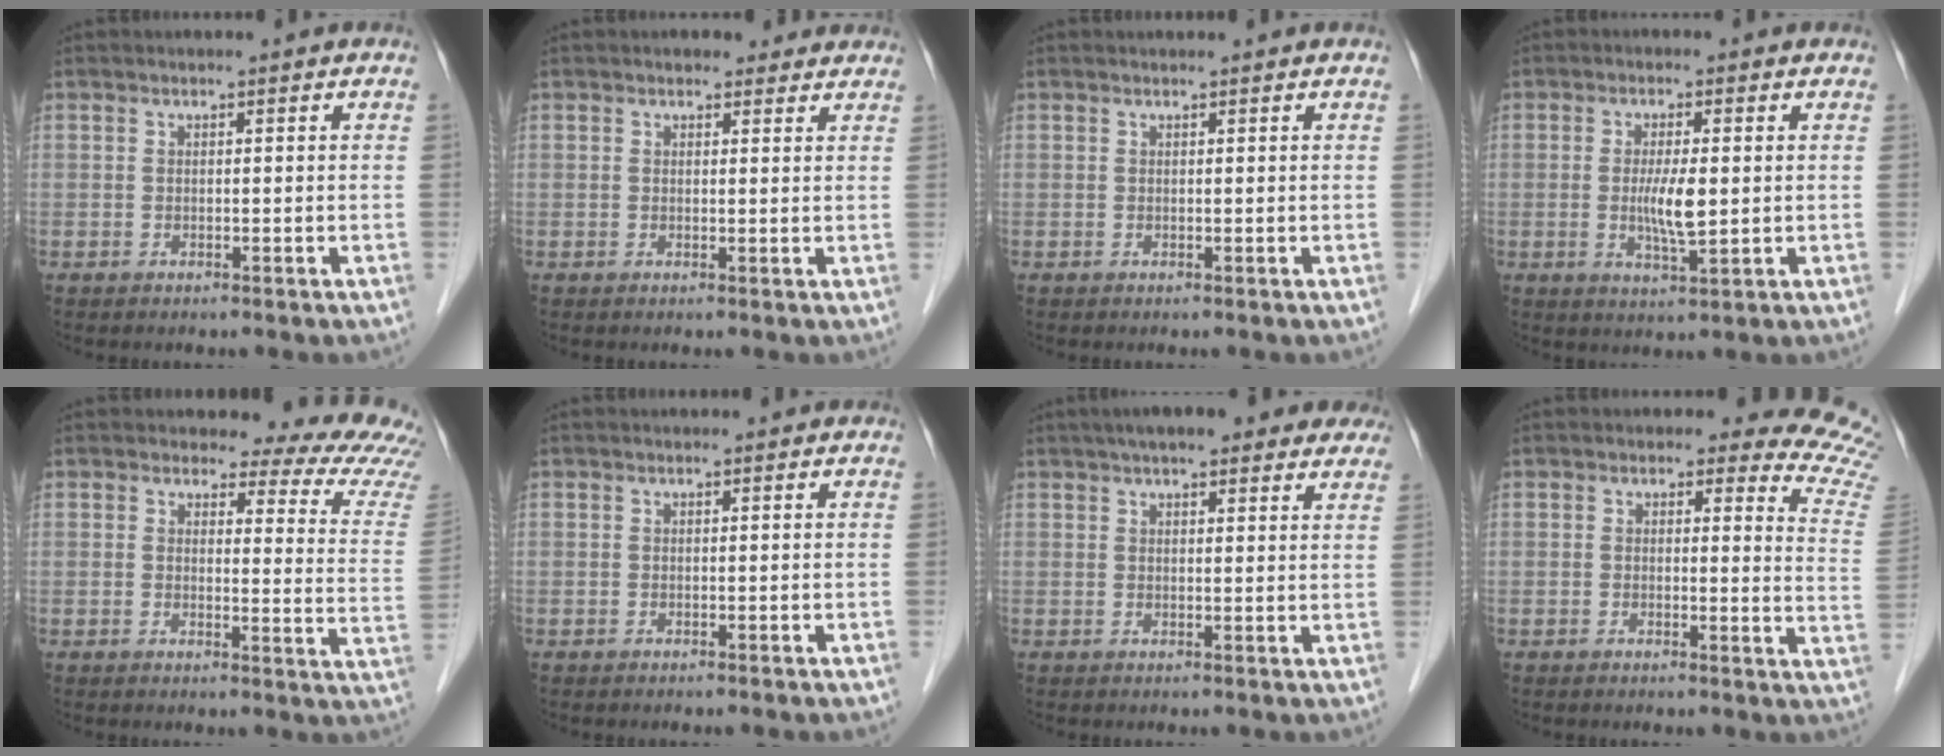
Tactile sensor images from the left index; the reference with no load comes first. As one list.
[{"total": 3.5, "force": [3.0, 1.7, 0.8], "torque": [0.006, 0.009, 0.032]}, {"total": 1.2, "force": [1.1, 0.2, 0.2], "torque": [0.000, 0.011, 0.016]}, {"total": 5.0, "force": [-0.1, 1.0, 4.9], "torque": [-0.089, -0.011, -0.001]}, {"total": 13.3, "force": [12.5, 2.7, 3.8], "torque": [-0.012, -0.078, 0.104]}, {"total": 1.2, "force": [1.0, 0.6, 0.3], "torque": [0.004, 0.014, 0.012]}, {"total": 13.7, "force": [11.2, 3.6, 7.0], "torque": [-0.079, 0.032, 0.137]}, {"total": 10.5, "force": [10.2, 1.9, 1.0], "torque": [0.037, -0.105, 0.061]}]